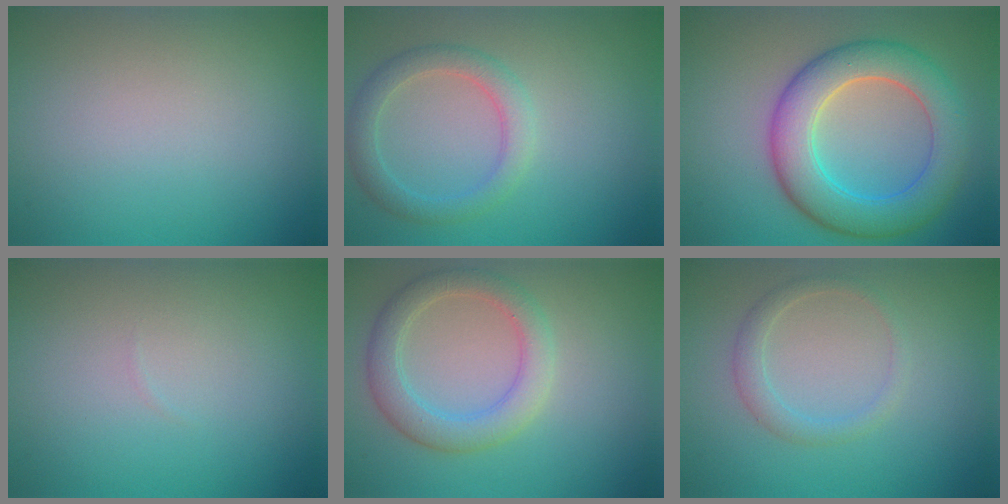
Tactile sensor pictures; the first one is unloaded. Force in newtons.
{"total": 2.9, "press": 2.9, "slide": 0.1}
{"total": 7.5, "press": 7.4, "slide": 0.5}
{"total": 0.0}
{"total": 3.8, "press": 3.8, "slide": 0.3}
{"total": 1.8, "press": 1.8, "slide": 0.1}